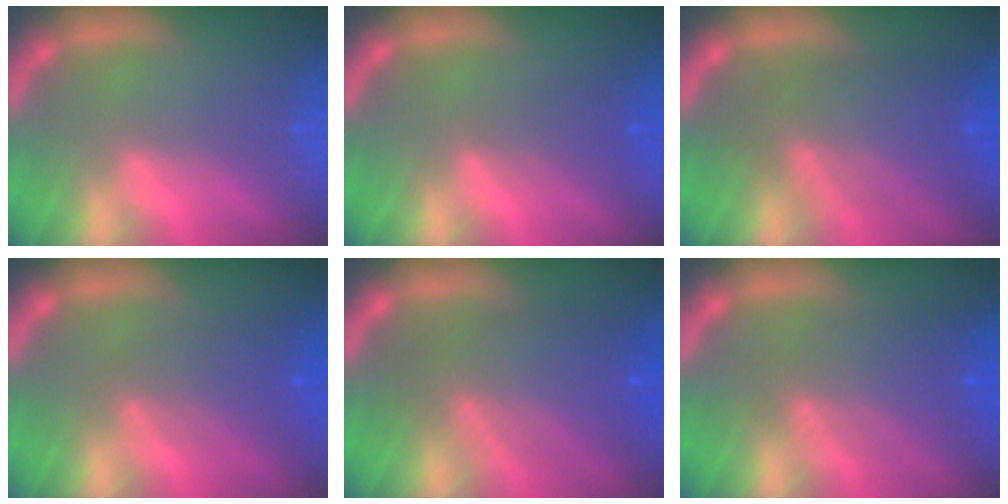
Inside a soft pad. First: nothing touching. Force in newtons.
{"total": 2.0}
{"total": 7.1}
{"total": 4.1}
{"total": 7.1}
{"total": 5.5}